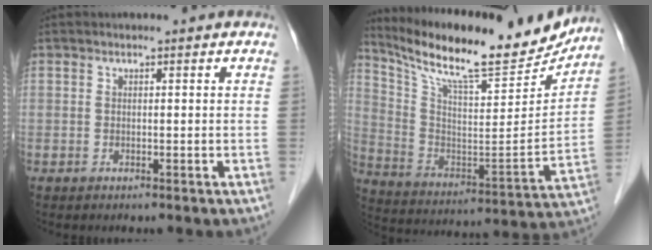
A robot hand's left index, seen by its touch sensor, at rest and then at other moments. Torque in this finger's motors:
{"motor_torque": [-0.78, -0.90, 0.32, 0.09]}